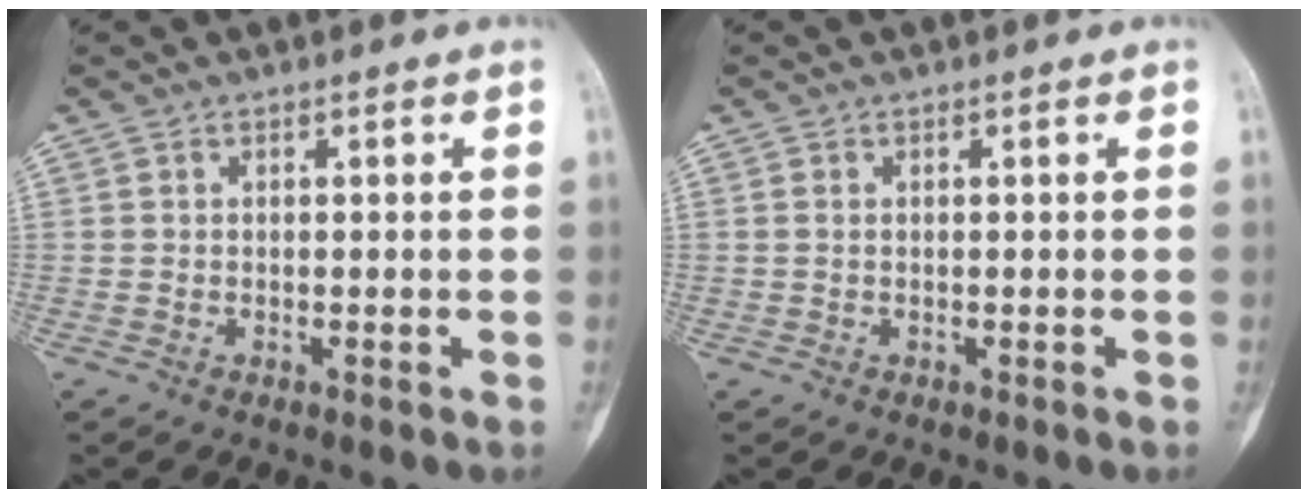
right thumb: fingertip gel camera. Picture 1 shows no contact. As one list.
[{"total": 0.0}]